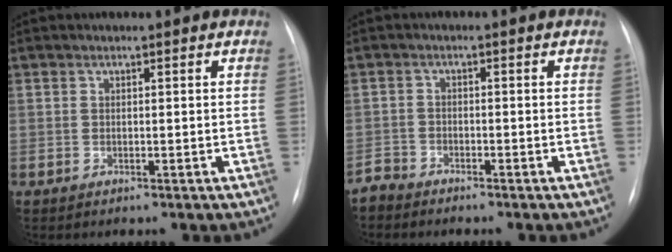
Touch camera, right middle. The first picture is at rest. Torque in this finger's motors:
{"motor_torque": [0.21, -0.40, 0.00, 0.01]}